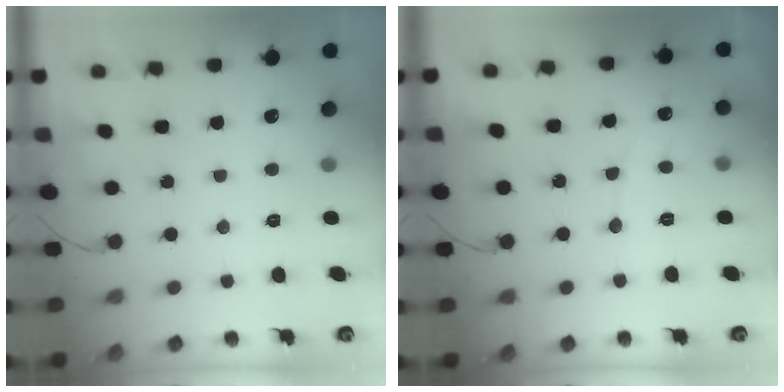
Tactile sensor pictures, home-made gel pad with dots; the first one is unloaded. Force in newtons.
{"total": 4.9, "press": 4.9, "slide": 0.2}